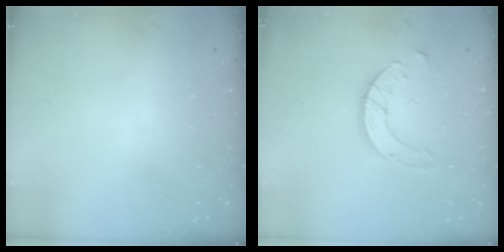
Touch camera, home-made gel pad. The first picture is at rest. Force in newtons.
{"total": 9.7, "press": 9.6, "slide": 0.8}